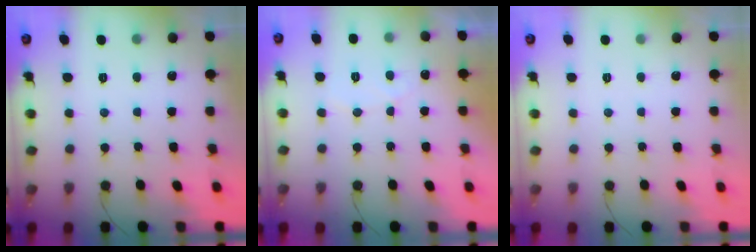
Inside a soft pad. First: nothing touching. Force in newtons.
{"total": 4.2, "press": 4.2, "slide": 0.2}
{"total": 0.0}